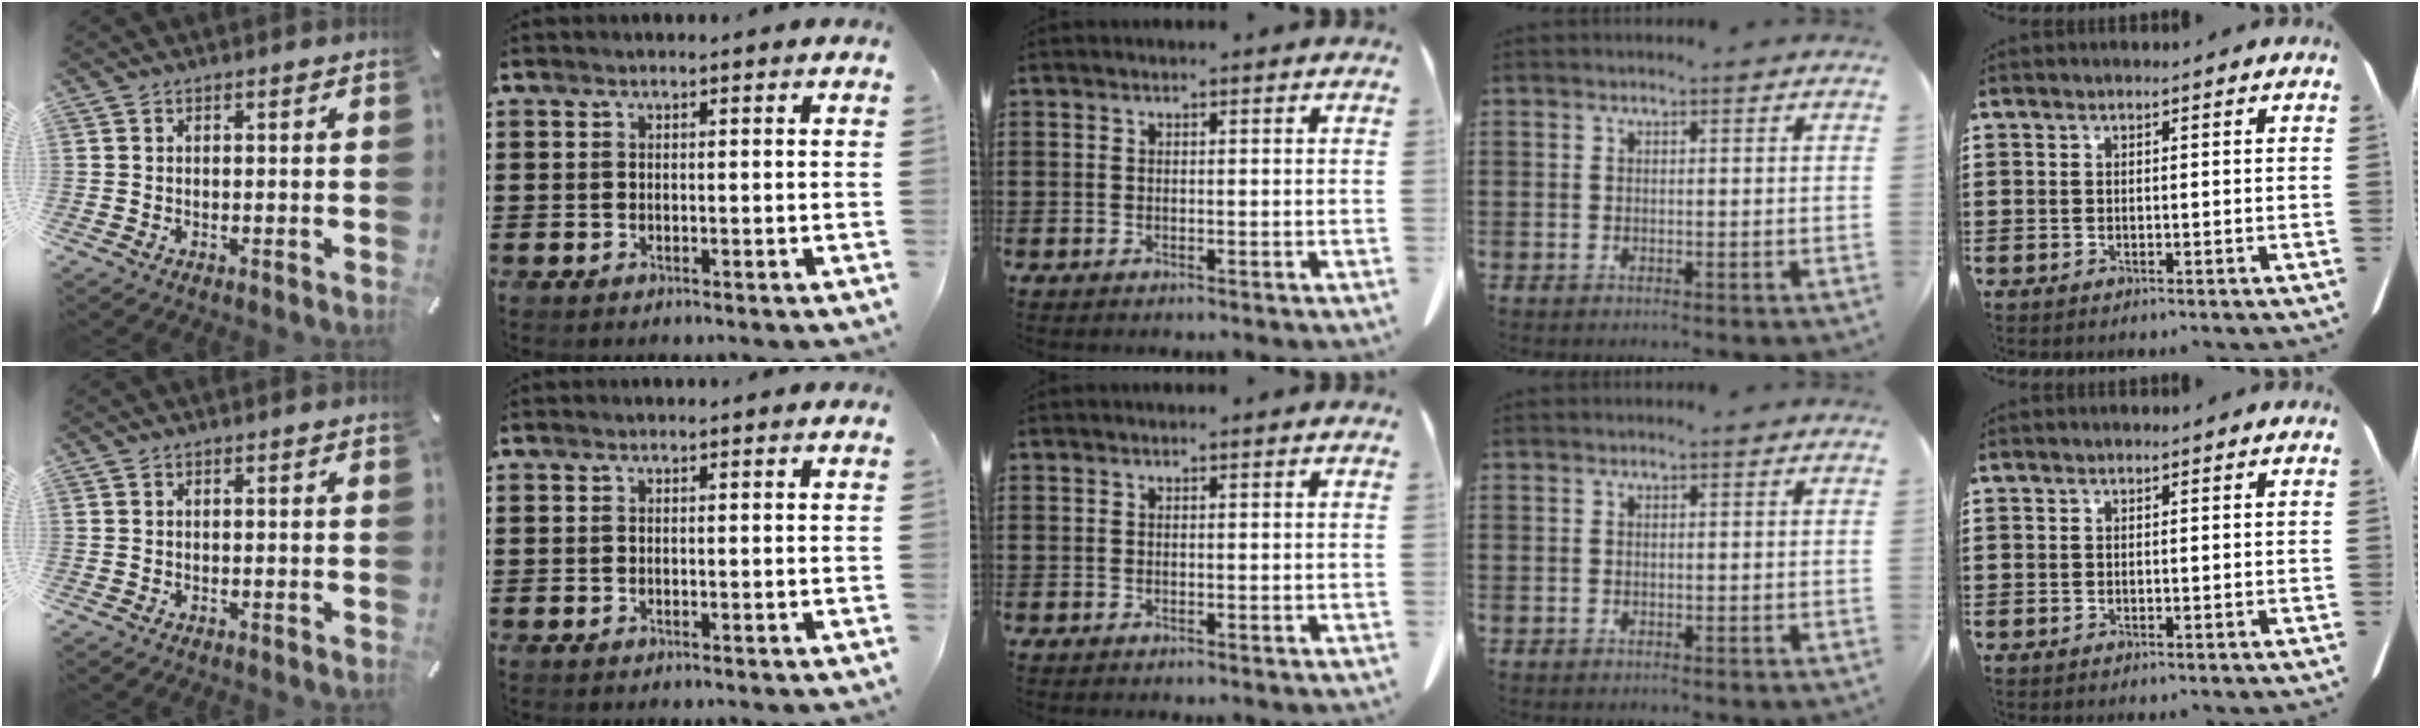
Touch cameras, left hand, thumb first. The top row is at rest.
{}